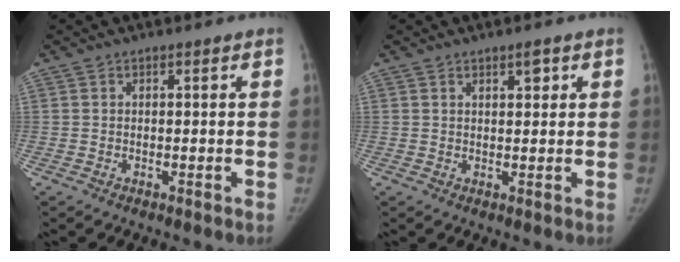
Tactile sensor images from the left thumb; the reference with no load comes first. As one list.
[{"total": 2.2, "force": [1.3, 0.8, 1.7], "torque": [-0.019, -0.006, 0.020]}]